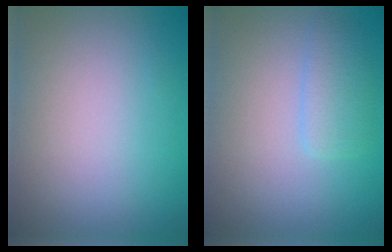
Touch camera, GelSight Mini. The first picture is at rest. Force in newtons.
{"total": 1.9, "press": 1.9, "slide": 0.1}